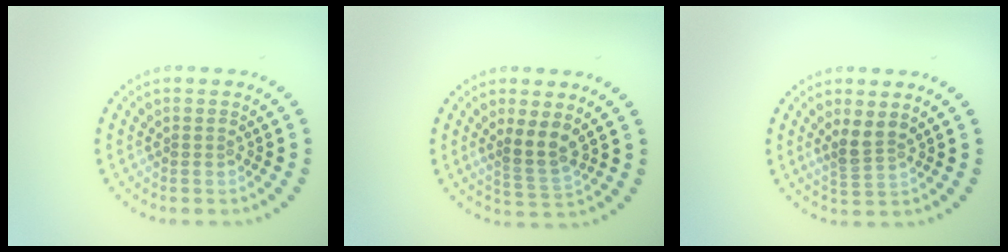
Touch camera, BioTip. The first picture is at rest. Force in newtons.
{"total": 2.6, "press": 2.2, "slide": 1.3}
{"total": 2.2, "press": 1.7, "slide": 1.4}